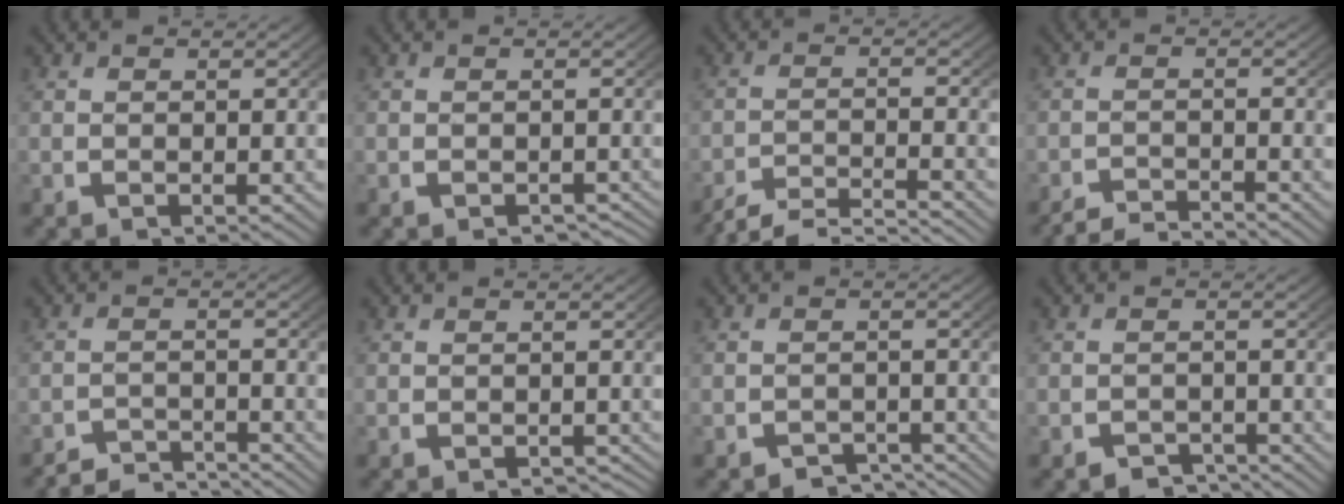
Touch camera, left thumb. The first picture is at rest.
{"total": 2.1, "force": [-1.9, 0.7, 0.5], "torque": [-0.003, -0.005, -0.027]}
{"total": 5.7, "force": [-5.0, 1.7, 2.2], "torque": [-0.036, -0.015, -0.083]}
{"total": 2.9, "force": [-2.8, 0.5, 0.5], "torque": [-0.004, -0.007, -0.056]}
{"total": 3.9, "force": [-3.7, 0.7, 0.8], "torque": [-0.008, -0.011, -0.071]}
{"total": 1.3, "force": [-1.2, 0.5, 0.3], "torque": [-0.002, -0.003, -0.017]}
{"total": 3.2, "force": [-2.8, 1.3, 1.0], "torque": [-0.006, -0.014, -0.044]}
{"total": 2.6, "force": [-2.4, 1.0, 0.6], "torque": [-0.002, -0.012, -0.040]}